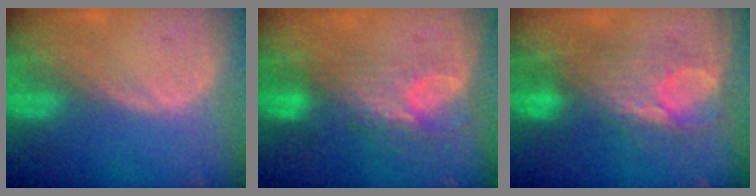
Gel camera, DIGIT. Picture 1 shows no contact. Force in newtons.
{"total": 7.5, "press": 6.5, "slide": 3.7}
{"total": 7.9, "press": 7.8, "slide": 1.2}